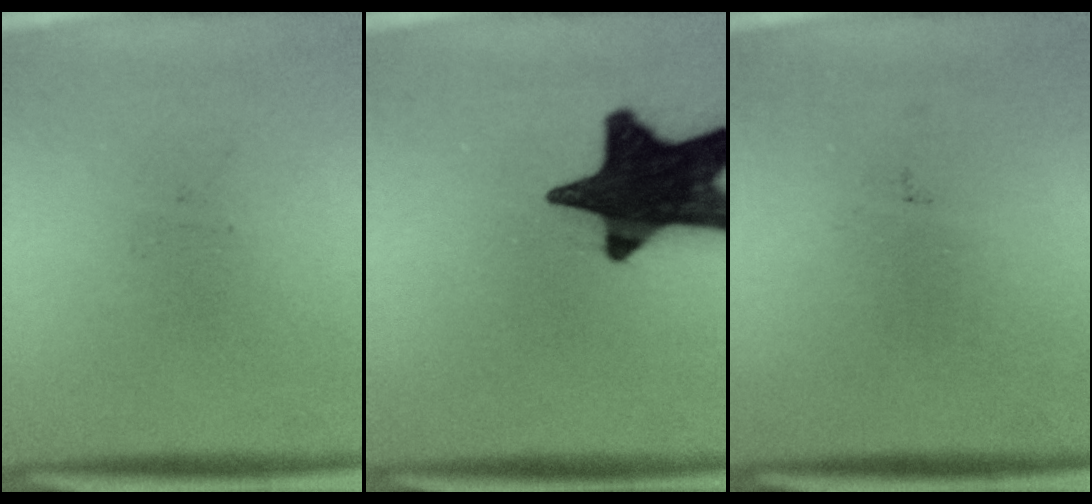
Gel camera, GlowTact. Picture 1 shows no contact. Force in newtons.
{"total": 19.9}
{"total": 0.0}